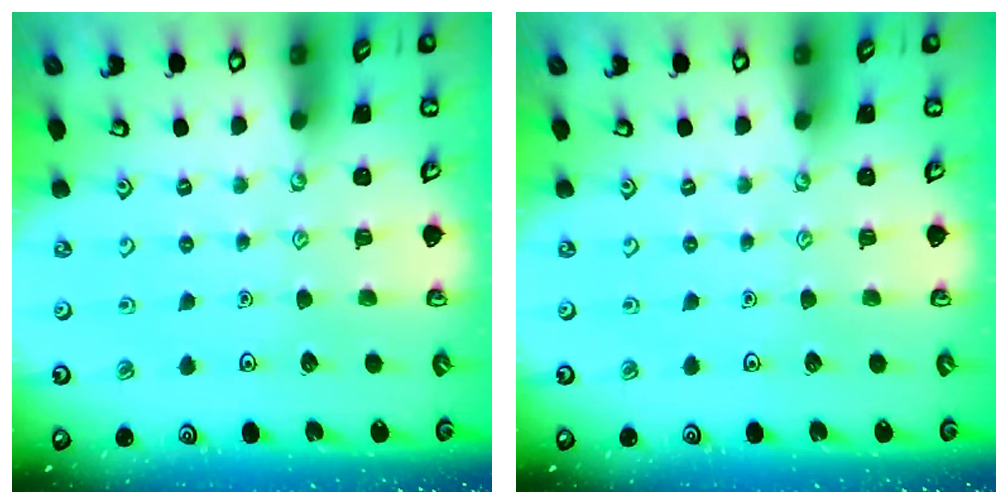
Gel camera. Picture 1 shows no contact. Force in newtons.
{"total": 0.0}